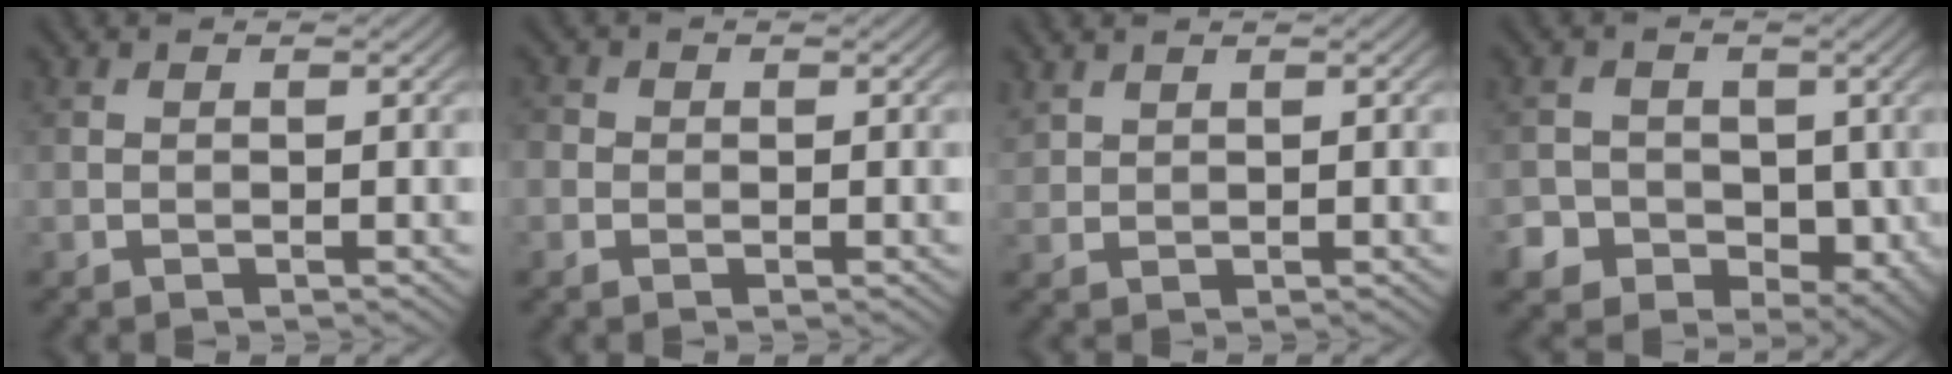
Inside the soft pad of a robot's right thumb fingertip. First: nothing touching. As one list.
[{"total": 1.7, "force": [-0.1, 1.6, 0.5], "torque": [-0.012, 0.000, -0.006]}, {"total": 1.6, "force": [1.4, 0.6, 0.4], "torque": [-0.015, 0.006, 0.036]}, {"total": 7.3, "force": [-2.1, 6.5, 2.8], "torque": [-0.053, -0.014, -0.050]}]